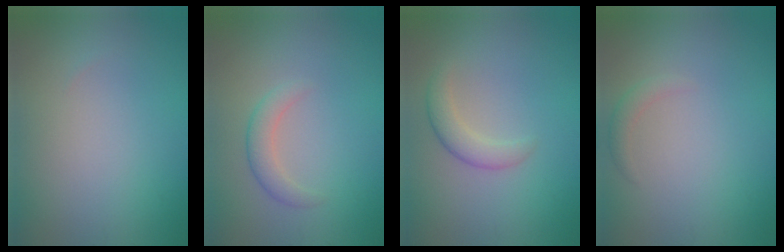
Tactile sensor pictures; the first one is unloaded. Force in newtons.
{"total": 2.0, "press": 2.0, "slide": 0.1}
{"total": 2.2, "press": 2.2, "slide": 0.1}
{"total": 1.0, "press": 1.0, "slide": 0.0}